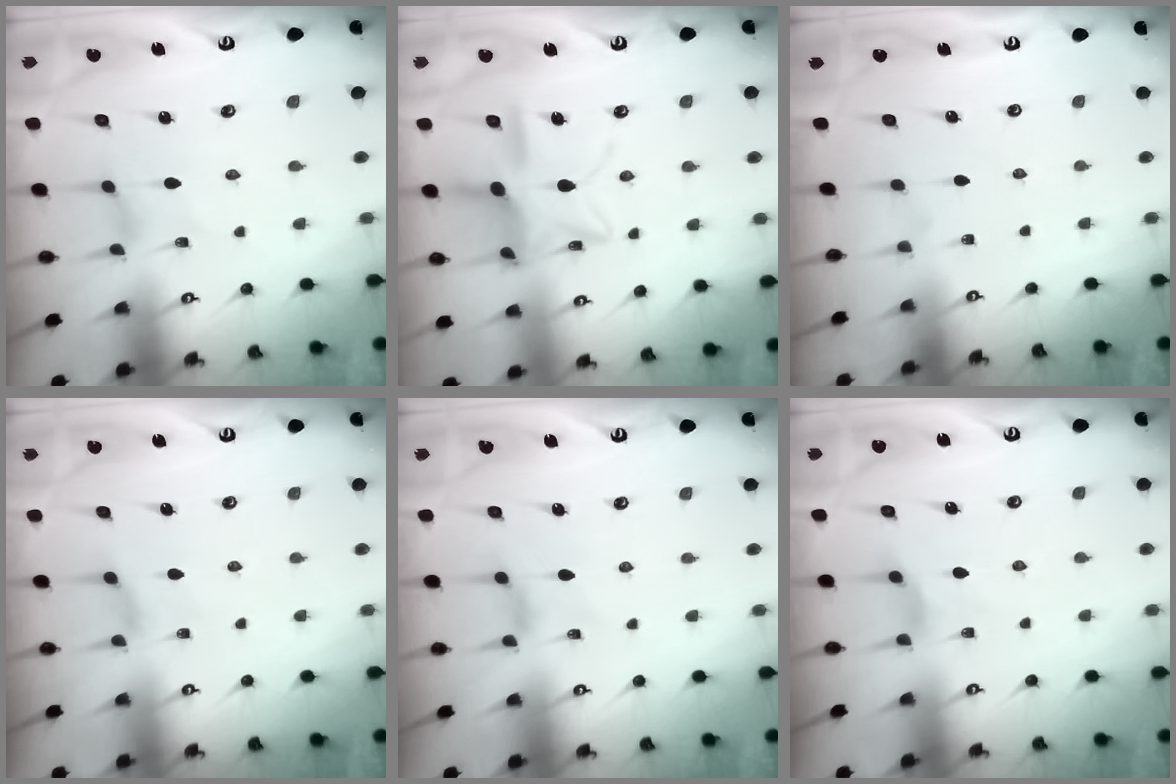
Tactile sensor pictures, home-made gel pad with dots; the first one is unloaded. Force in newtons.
{"total": 12.8, "press": 12.7, "slide": 1.1}
{"total": 0.0}
{"total": 1.9, "press": 1.9, "slide": 0.4}
{"total": 1.6, "press": 1.6, "slide": 0.4}
{"total": 2.7, "press": 2.7, "slide": 0.4}